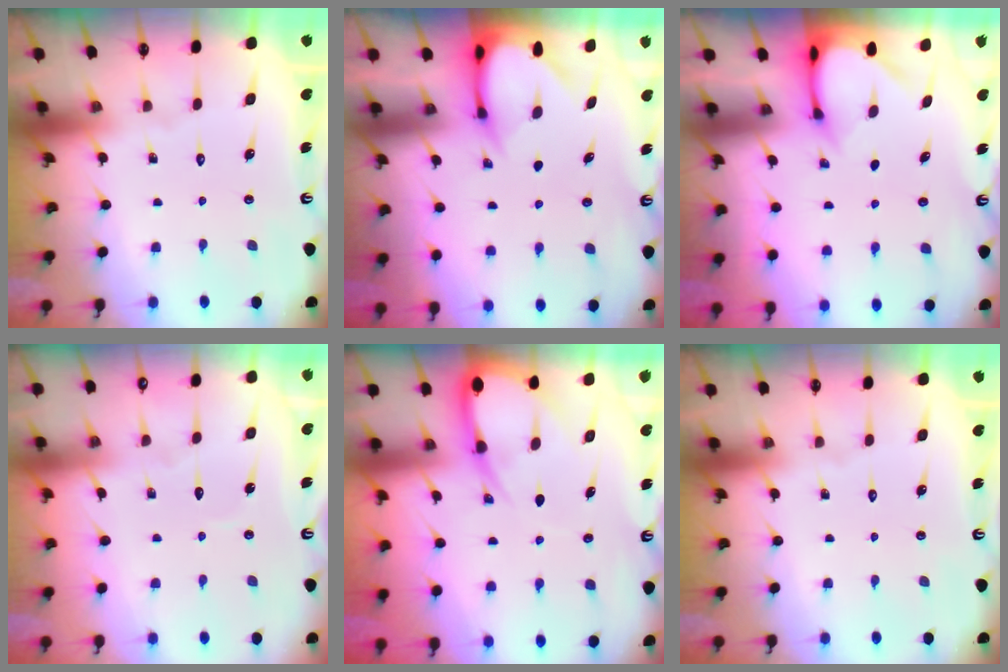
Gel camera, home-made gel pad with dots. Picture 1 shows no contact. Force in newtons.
{"total": 3.4, "press": 3.4, "slide": 0.3}
{"total": 3.3, "press": 3.3, "slide": 0.3}
{"total": 2.6, "press": 2.6, "slide": 0.3}
{"total": 8.4, "press": 8.3, "slide": 1.0}
{"total": 0.0}